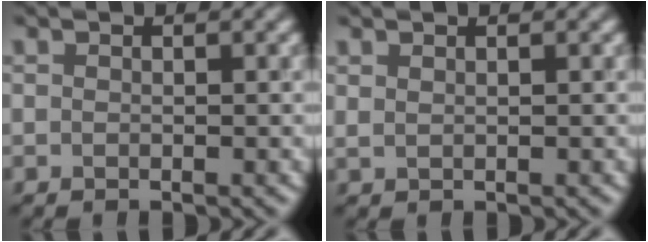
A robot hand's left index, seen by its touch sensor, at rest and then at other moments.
{"total": 0.7, "force": [0.6, 0.3, 0.4], "torque": [-0.010, 0.000, 0.014]}